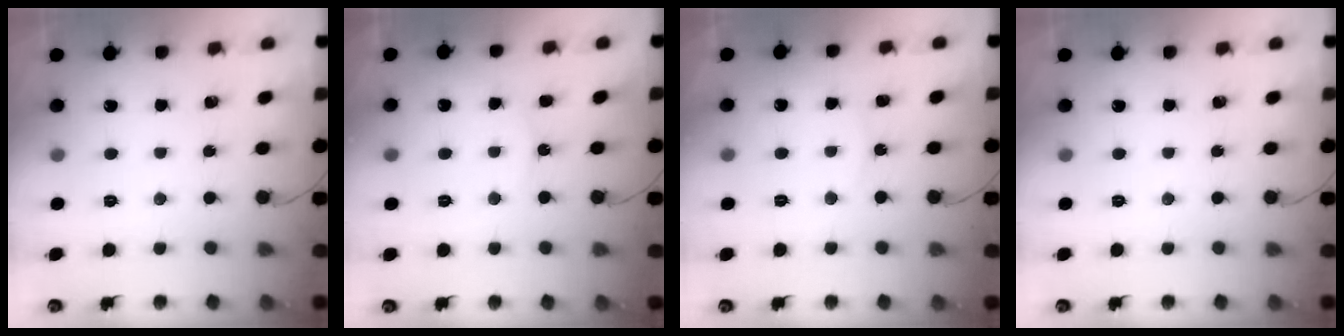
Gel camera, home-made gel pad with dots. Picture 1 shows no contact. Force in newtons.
{"total": 7.4, "press": 7.4, "slide": 0.8}
{"total": 5.4, "press": 5.4, "slide": 0.6}
{"total": 0.0}